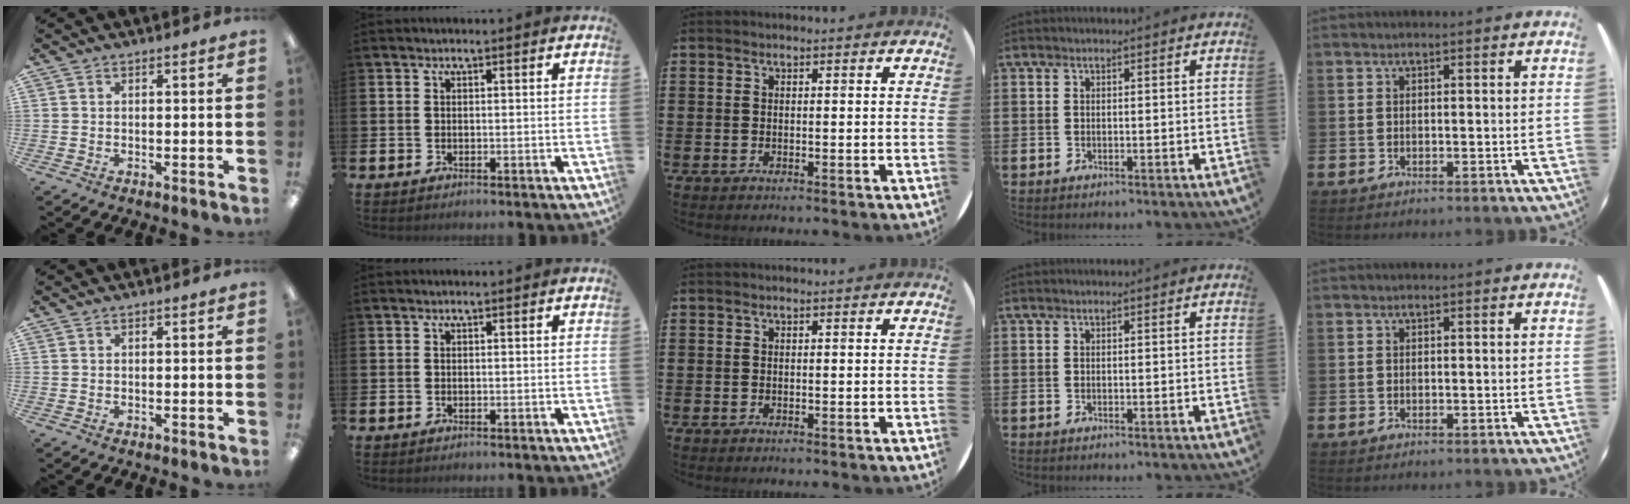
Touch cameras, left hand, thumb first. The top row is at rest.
{}